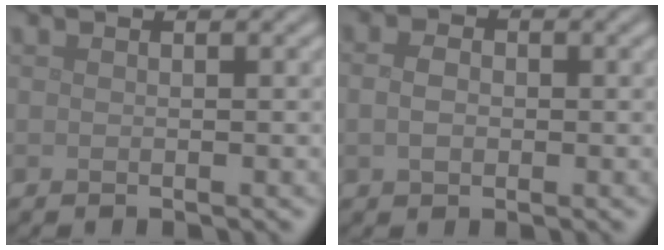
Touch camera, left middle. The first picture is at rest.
{"total": 2.2, "force": [0.0, 1.7, 1.5], "torque": [-0.033, 0.001, -0.001]}